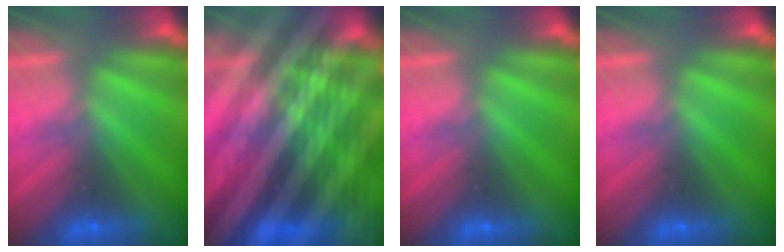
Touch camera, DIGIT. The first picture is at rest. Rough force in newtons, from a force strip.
{"total": 8.4}
{"total": 0.0}
{"total": 0.0}